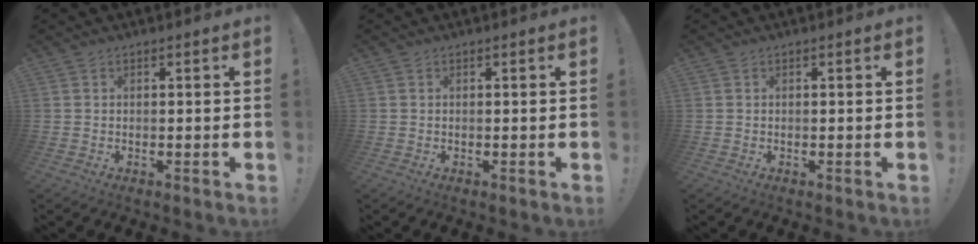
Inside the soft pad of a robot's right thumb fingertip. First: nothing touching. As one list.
[{"total": 0.0}, {"total": 0.0}]